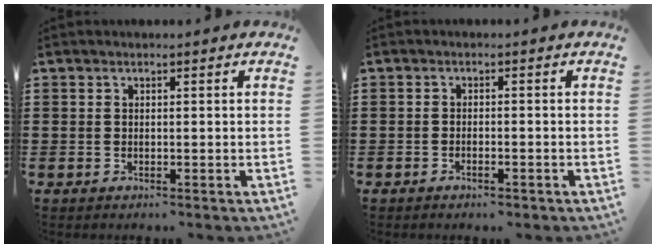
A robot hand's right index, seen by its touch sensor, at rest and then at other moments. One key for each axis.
{"total": 1.1, "fx": -0.9, "fy": 0.1, "fz": 0.6, "tx": -0.015, "ty": -0.005, "tz": -0.015}